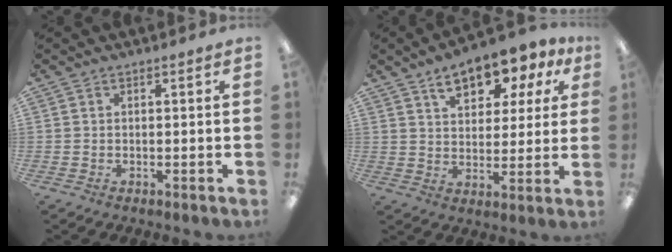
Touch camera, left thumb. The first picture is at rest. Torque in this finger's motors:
{"motor_torque": [0.37, 0.51, -0.01, 0.29, 0.11]}